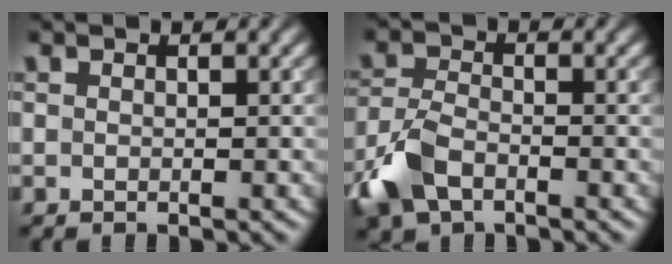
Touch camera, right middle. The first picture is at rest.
{"total": 5.2, "force": [-2.9, 2.9, 3.2], "torque": [-0.076, -0.005, -0.068]}